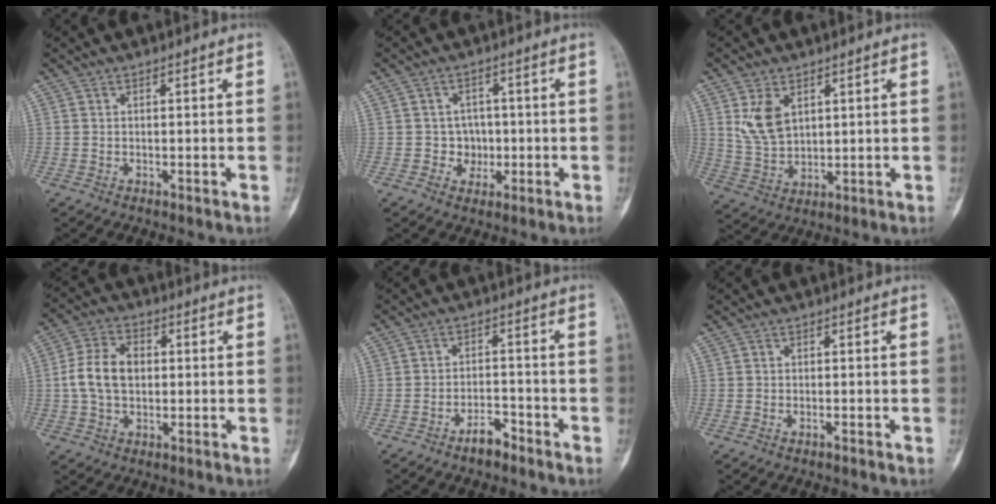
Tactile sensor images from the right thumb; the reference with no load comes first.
{"total": 4.0, "force": [-0.6, 3.9, 1.0], "torque": [0.021, 0.012, -0.011]}
{"total": 7.5, "force": [2.9, 4.7, 5.0], "torque": [-0.079, -0.014, 0.068]}
{"total": 9.0, "force": [0.1, 6.2, 6.5], "torque": [-0.117, 0.019, -0.004]}
{"total": 4.0, "force": [-3.0, 1.6, 2.1], "torque": [-0.027, 0.026, -0.053]}
{"total": 0.7, "force": [-0.4, 0.3, 0.5], "torque": [-0.012, 0.008, -0.006]}